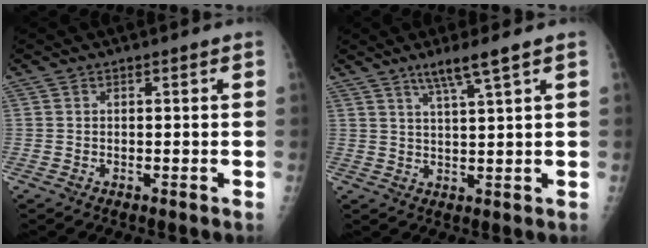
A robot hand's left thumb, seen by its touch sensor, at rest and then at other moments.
{"total": 5.4, "force": [3.5, -0.5, 4.0], "torque": [-0.079, -0.018, 0.068]}